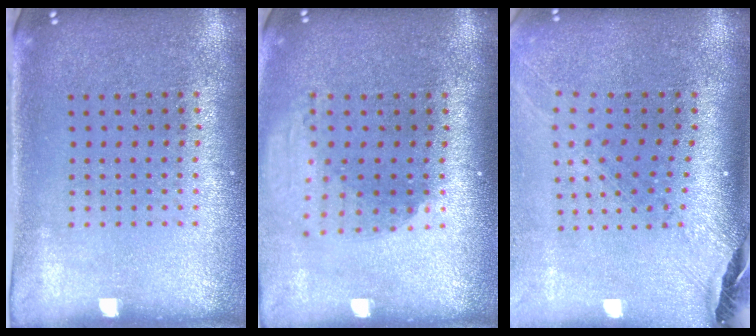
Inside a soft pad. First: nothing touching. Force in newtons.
{"total": 1.9, "press": 1.5, "slide": 1.2}
{"total": 1.8, "press": 1.5, "slide": 0.9}